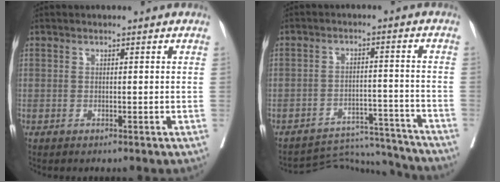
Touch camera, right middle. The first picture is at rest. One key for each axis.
{"total": 10.4, "fx": -10.3, "fy": 0.6, "fz": -1.5, "tx": 0.022, "ty": 0.031, "tz": -0.144}